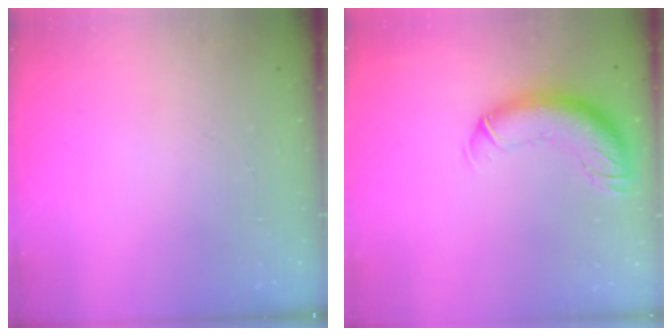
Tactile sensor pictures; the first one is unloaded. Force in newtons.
{"total": 13.1, "press": 12.8, "slide": 2.9}